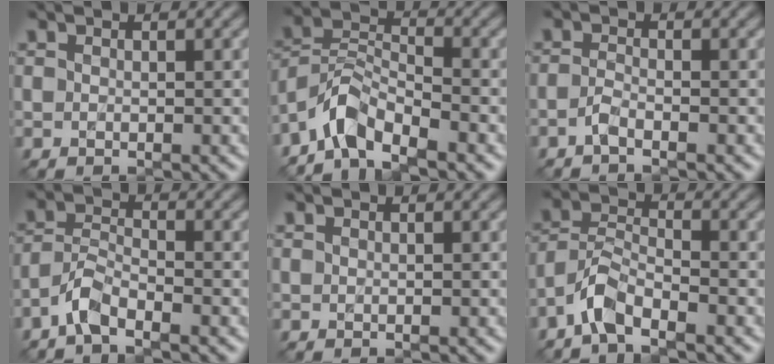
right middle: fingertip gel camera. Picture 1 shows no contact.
{"total": 4.6, "force": [-3.7, 1.6, 2.1], "torque": [-0.033, 0.005, -0.084]}
{"total": 1.3, "force": [-0.9, 0.3, 0.9], "torque": [-0.021, 0.002, -0.023]}
{"total": 3.0, "force": [-2.2, 0.8, 1.8], "torque": [-0.037, 0.007, -0.052]}
{"total": 0.0}
{"total": 3.5, "force": [-2.6, 1.1, 2.1], "torque": [-0.041, 0.009, -0.061]}